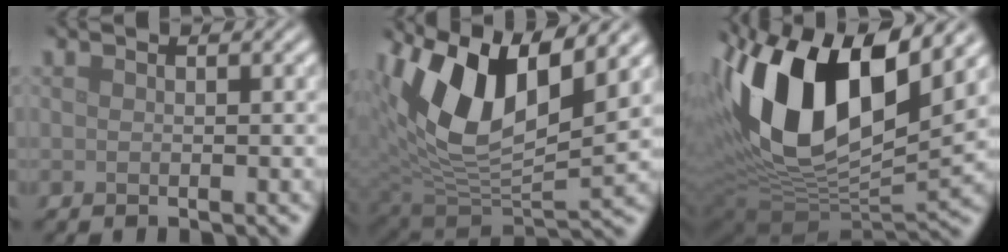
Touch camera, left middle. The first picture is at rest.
{"total": 11.0, "force": [4.8, 5.1, 8.6], "torque": [-0.171, -0.003, 0.090]}
{"total": 16.4, "force": [5.6, 8.4, 13.0], "torque": [-0.260, 0.012, 0.098]}